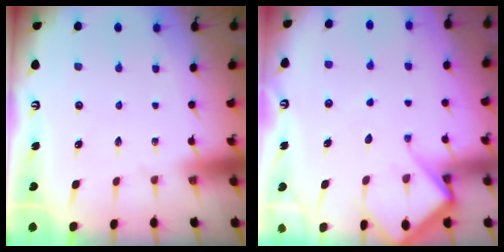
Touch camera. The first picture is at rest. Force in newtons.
{"total": 11.3, "press": 11.2, "slide": 1.2}